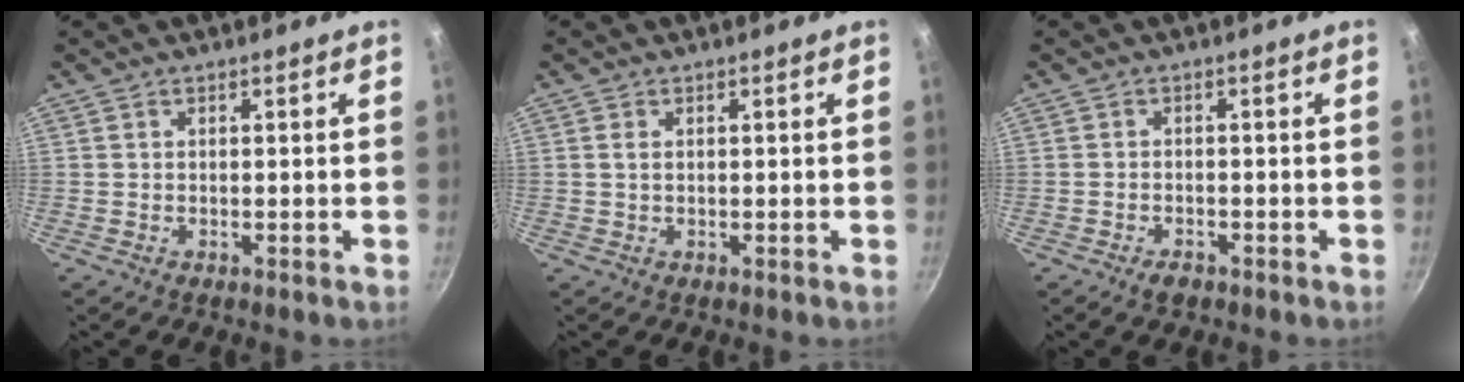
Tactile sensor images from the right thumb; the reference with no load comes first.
{"total": 1.2, "force": [0.3, 0.7, 0.9], "torque": [-0.017, 0.002, 0.004]}
{"total": 2.4, "force": [-1.6, 1.3, 1.2], "torque": [-0.021, 0.015, -0.024]}